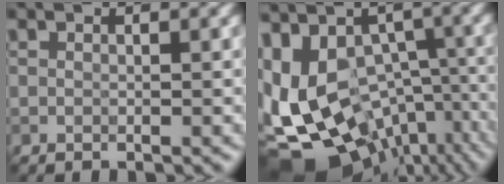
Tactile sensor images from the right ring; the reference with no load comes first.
{"total": 15.3, "force": [-6.5, 10.5, 9.0], "torque": [-0.194, -0.018, -0.035]}